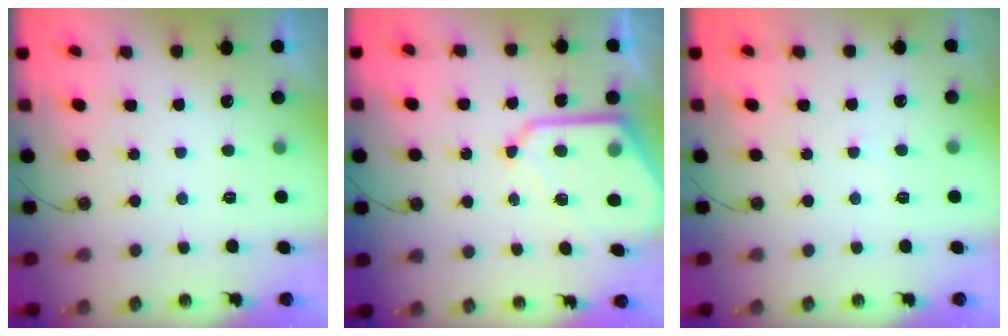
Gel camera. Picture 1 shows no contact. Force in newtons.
{"total": 12.2, "press": 12.1, "slide": 1.0}
{"total": 6.1, "press": 6.1, "slide": 0.5}